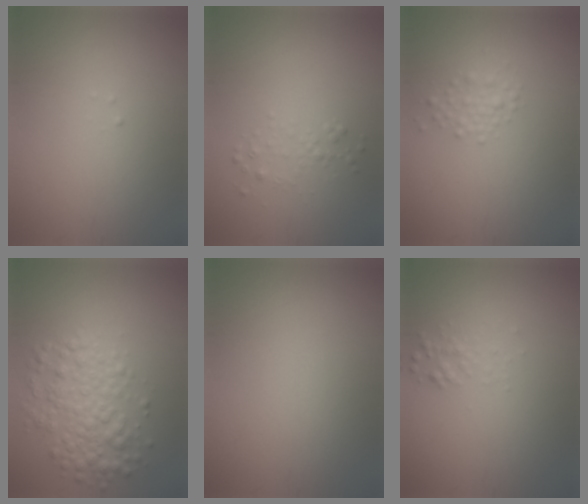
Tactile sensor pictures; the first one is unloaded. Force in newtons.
{"total": 1.0, "press": 1.0, "slide": 0.1}
{"total": 1.7, "press": 1.7, "slide": 0.0}
{"total": 4.6, "press": 4.6, "slide": 0.0}
{"total": 0.0}
{"total": 1.1, "press": 1.1, "slide": 0.0}